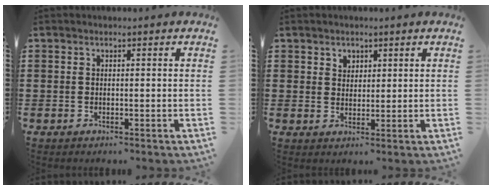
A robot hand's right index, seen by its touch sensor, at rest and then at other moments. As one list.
[{"total": 2.0, "force": [1.5, 1.4, 0.1], "torque": [-0.008, 0.006, 0.028]}]